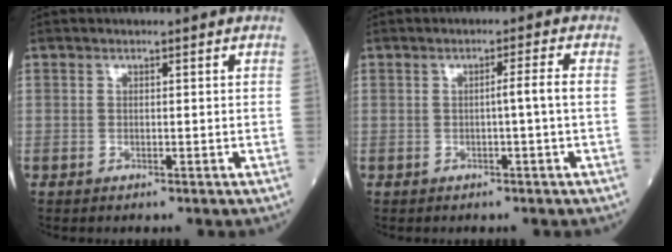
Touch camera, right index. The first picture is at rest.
{"total": 2.3, "force": [-0.4, -0.8, 2.1], "torque": [-0.032, 0.002, -0.006]}